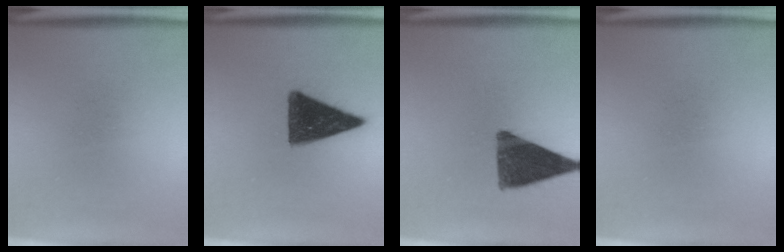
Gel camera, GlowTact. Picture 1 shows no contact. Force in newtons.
{"total": 13.3}
{"total": 12.2}
{"total": 0.0}